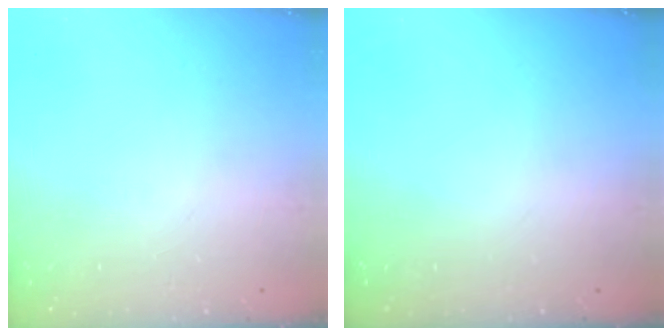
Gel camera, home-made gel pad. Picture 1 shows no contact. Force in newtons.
{"total": 0.0}